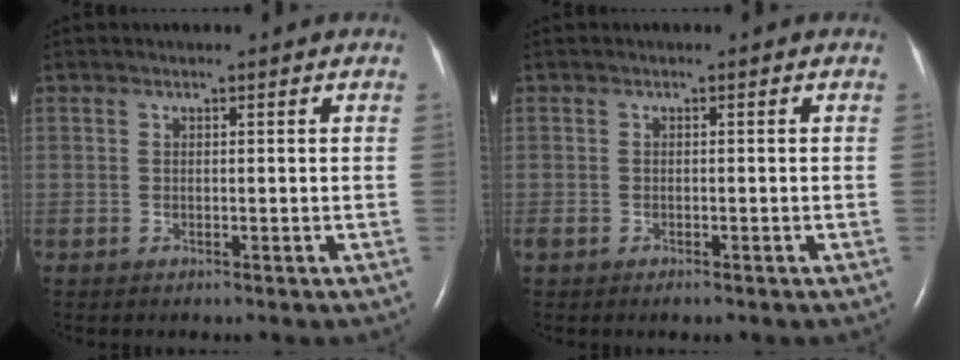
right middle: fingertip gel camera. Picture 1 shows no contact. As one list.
[{"total": 1.3, "force": [-0.9, 0.7, 0.8], "torque": [-0.014, -0.001, -0.009]}]